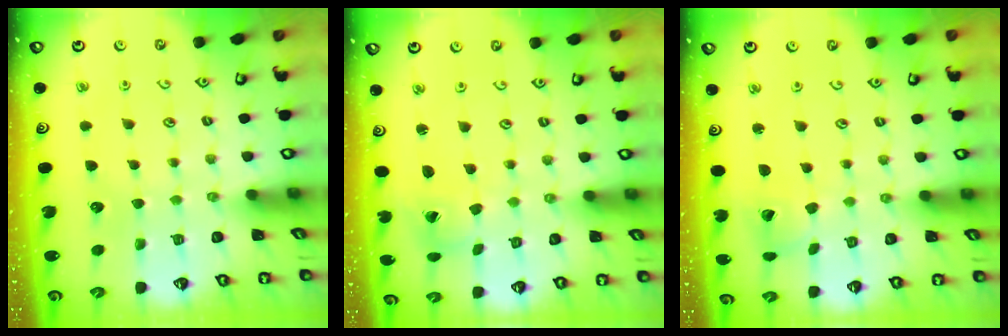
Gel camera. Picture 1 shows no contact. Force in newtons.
{"total": 1.7, "press": 1.6, "slide": 0.2}
{"total": 4.8, "press": 4.8, "slide": 0.5}